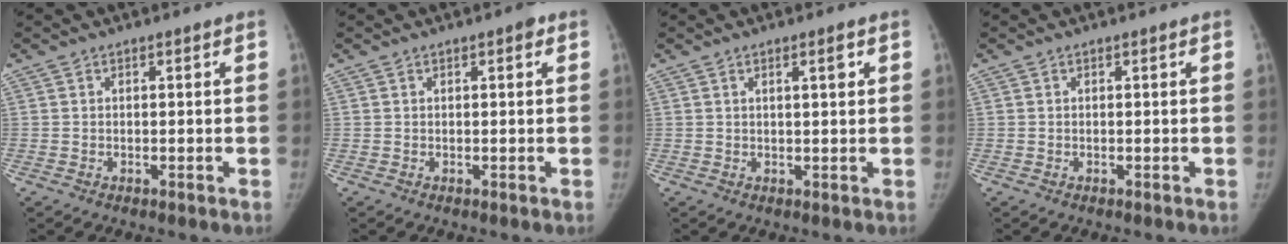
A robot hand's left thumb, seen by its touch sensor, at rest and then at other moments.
{"total": 1.1, "force": [0.5, 0.4, 0.9], "torque": [-0.011, 0.002, 0.003]}
{"total": 2.2, "force": [0.9, 0.4, 2.0], "torque": [-0.027, -0.002, 0.015]}
{"total": 0.0}